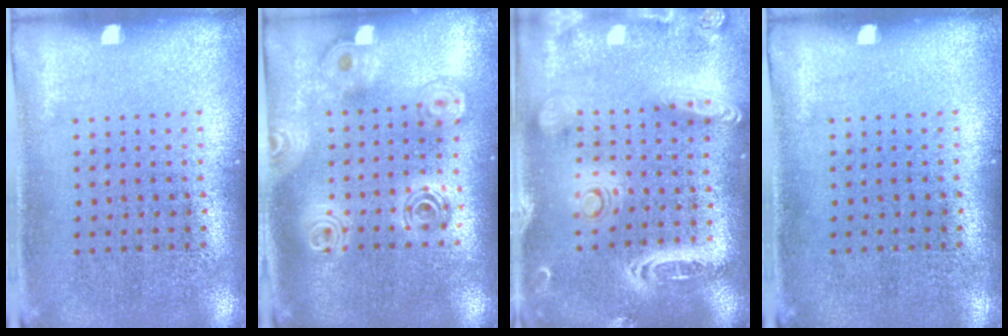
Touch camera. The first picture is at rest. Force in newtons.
{"total": 2.0, "press": 1.7, "slide": 1.2}
{"total": 2.6, "press": 2.3, "slide": 1.2}
{"total": 0.0}